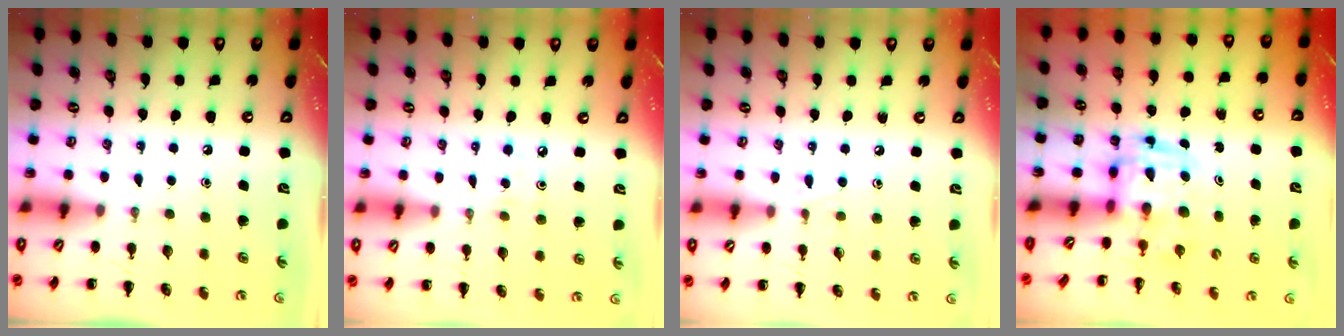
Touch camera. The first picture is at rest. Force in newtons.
{"total": 2.7, "press": 2.5, "slide": 0.9}
{"total": 5.4, "press": 5.1, "slide": 1.7}
{"total": 2.9, "press": 2.9, "slide": 0.5}